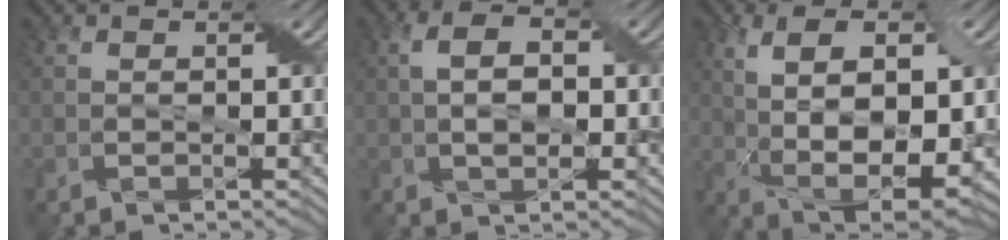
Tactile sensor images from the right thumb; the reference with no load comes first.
{"total": 4.6, "force": [0.1, 2.4, 4.0], "torque": [-0.083, 0.006, 0.001]}
{"total": 11.7, "force": [1.2, 5.4, 10.3], "torque": [-0.183, 0.000, 0.022]}